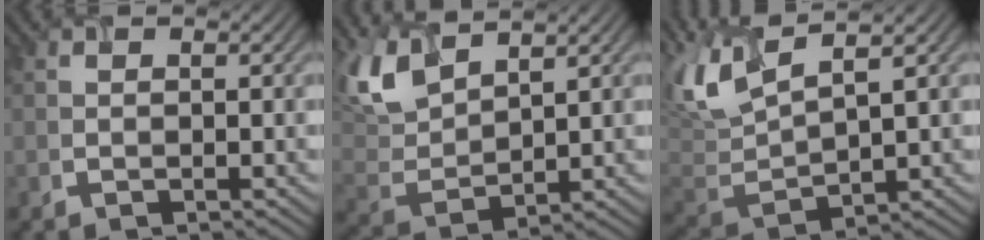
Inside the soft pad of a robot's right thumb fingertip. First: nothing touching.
{"total": 7.6, "force": [5.4, 2.6, 4.7], "torque": [-0.124, 0.014, 0.119]}
{"total": 7.6, "force": [4.7, 1.7, 5.6], "torque": [-0.147, 0.023, 0.100]}